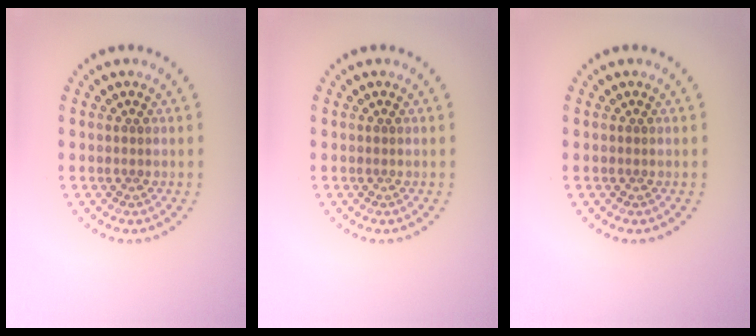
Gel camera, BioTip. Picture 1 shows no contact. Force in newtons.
{"total": 0.0}
{"total": 0.0}